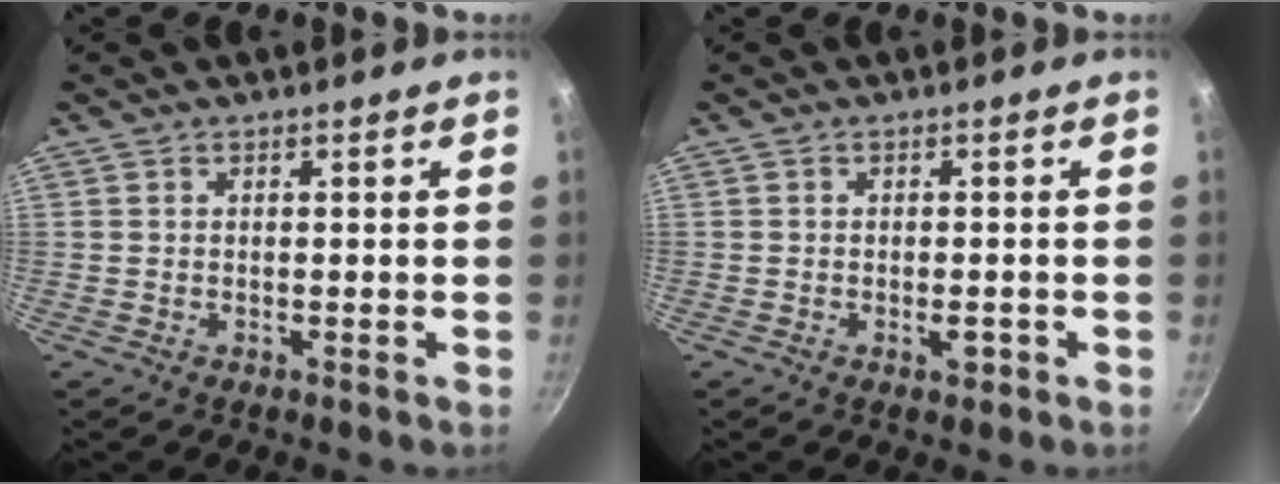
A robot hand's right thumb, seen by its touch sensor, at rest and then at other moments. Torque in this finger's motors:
{"motor_torque": [3.36, 1.65, 0.70, -1.00, 0.06]}